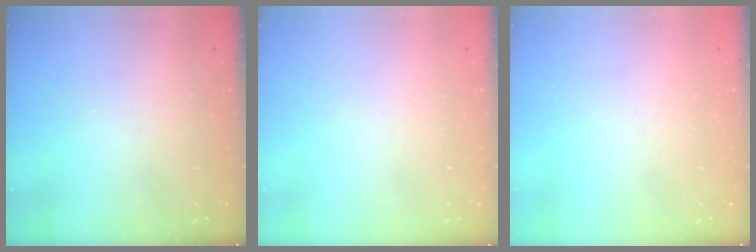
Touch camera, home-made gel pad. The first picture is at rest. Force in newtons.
{"total": 0.0}
{"total": 0.0}